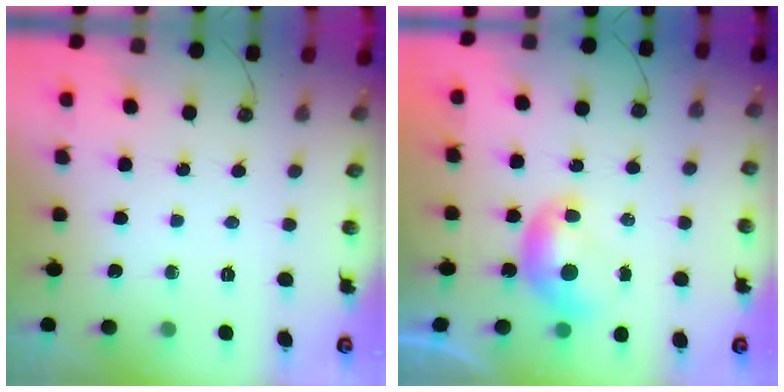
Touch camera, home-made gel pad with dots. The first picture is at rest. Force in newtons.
{"total": 0.0}